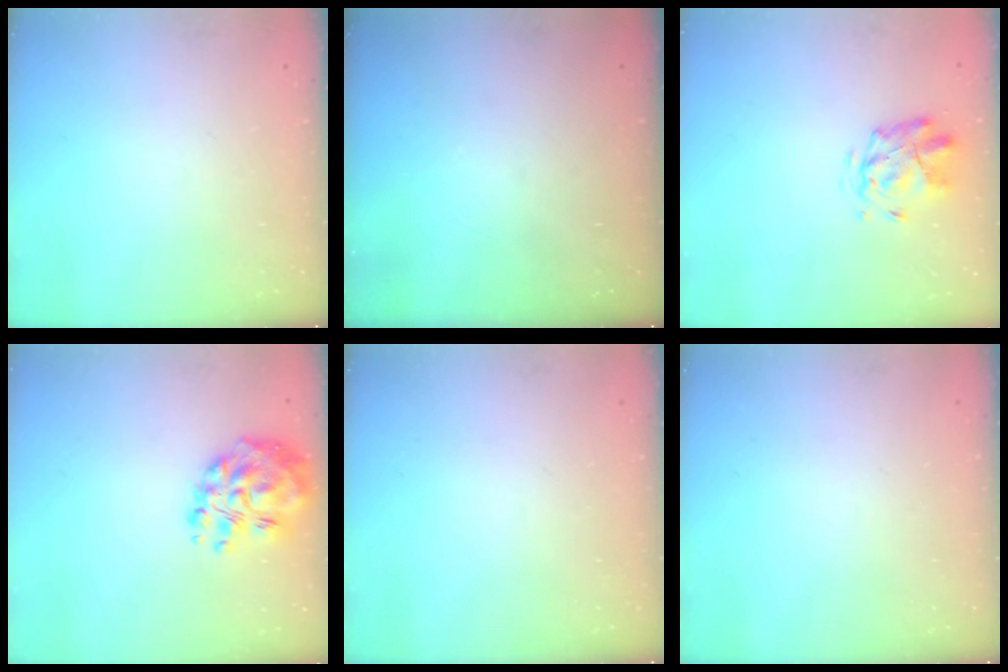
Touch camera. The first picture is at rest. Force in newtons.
{"total": 0.0}
{"total": 2.7, "press": 2.3, "slide": 1.3}
{"total": 13.8, "press": 13.1, "slide": 4.4}
{"total": 0.0}
{"total": 0.0}